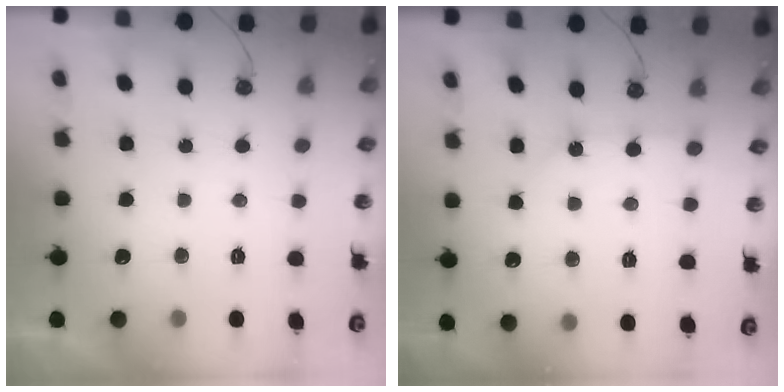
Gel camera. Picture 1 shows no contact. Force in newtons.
{"total": 2.5, "press": 2.5, "slide": 0.3}